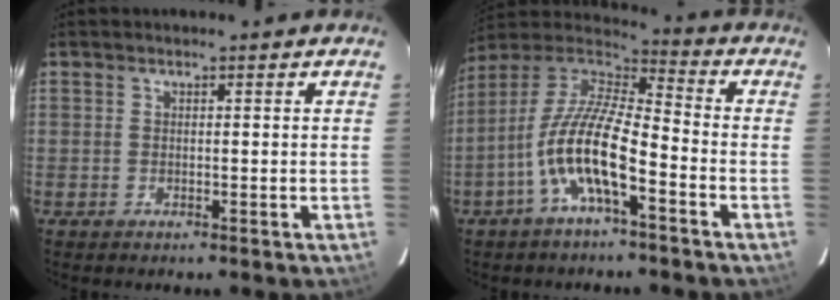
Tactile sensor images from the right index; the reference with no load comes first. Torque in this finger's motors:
{"motor_torque": [1.50, -0.64, 1.06, 0.21]}